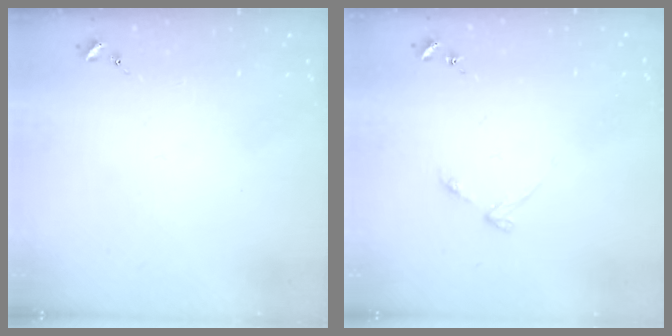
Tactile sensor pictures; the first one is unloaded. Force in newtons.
{"total": 4.2, "press": 4.1, "slide": 0.4}